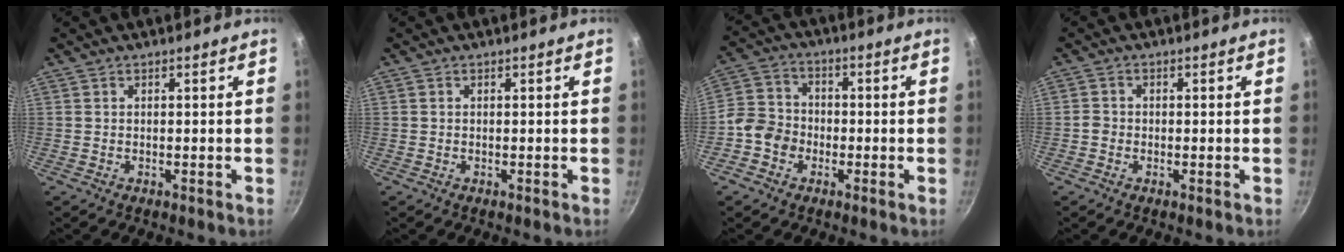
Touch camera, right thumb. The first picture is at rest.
{"total": 0.0}
{"total": 7.3, "force": [-2.5, 6.2, 2.9], "torque": [-0.028, 0.027, -0.062]}
{"total": 1.6, "force": [-0.6, 1.3, 0.6], "torque": [-0.013, 0.007, -0.017]}